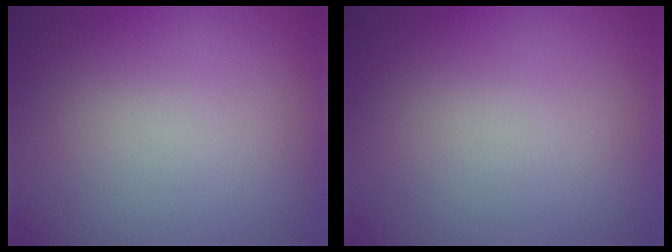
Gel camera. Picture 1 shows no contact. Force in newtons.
{"total": 0.0}